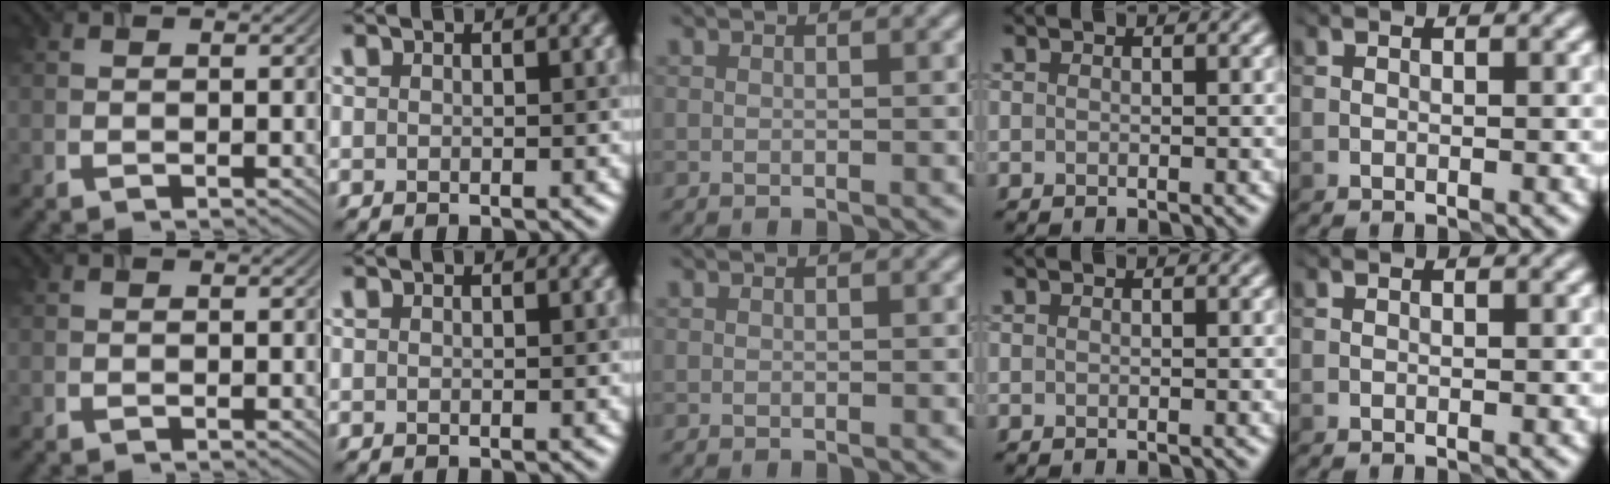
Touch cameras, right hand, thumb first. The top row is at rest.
{}